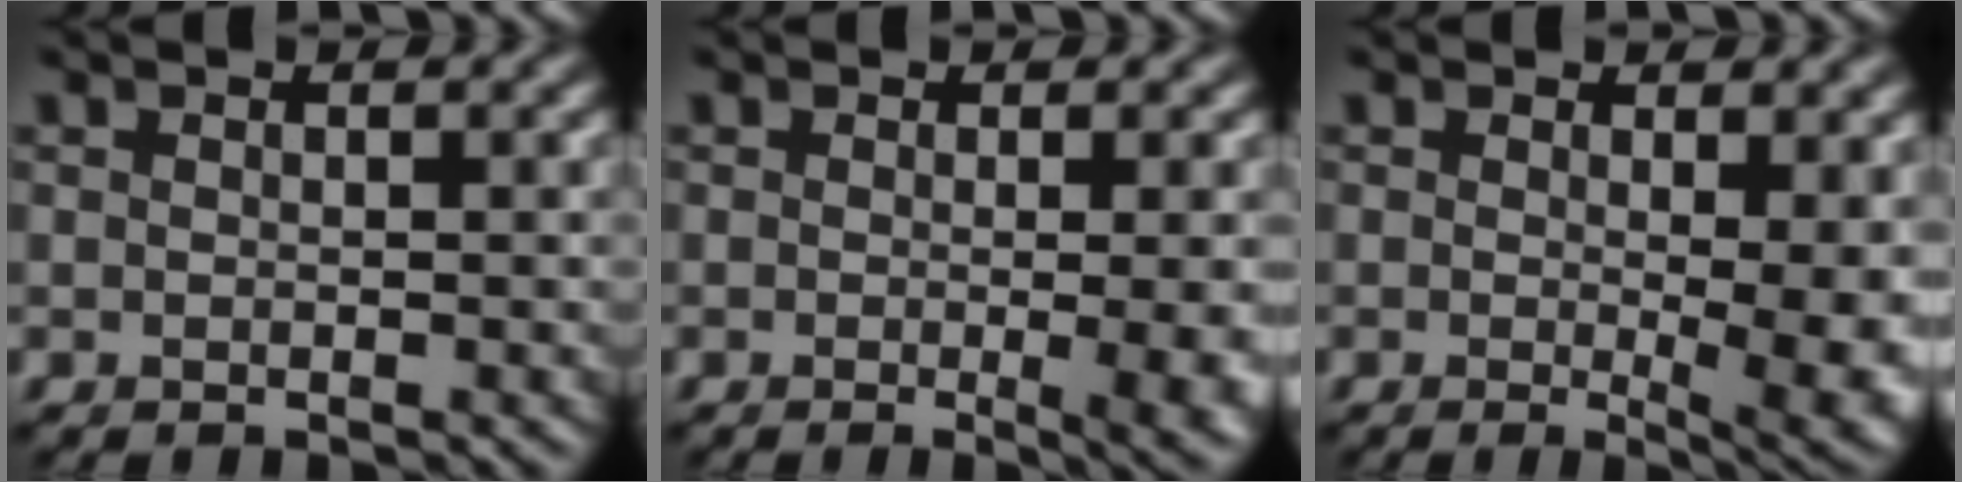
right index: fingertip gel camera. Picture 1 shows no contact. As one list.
[{"total": 6.4, "force": [-0.6, 2.5, 5.8], "torque": [-0.040, -0.006, -0.007]}, {"total": 5.9, "force": [0.1, 1.7, 5.7], "torque": [-0.062, -0.014, 0.004]}]